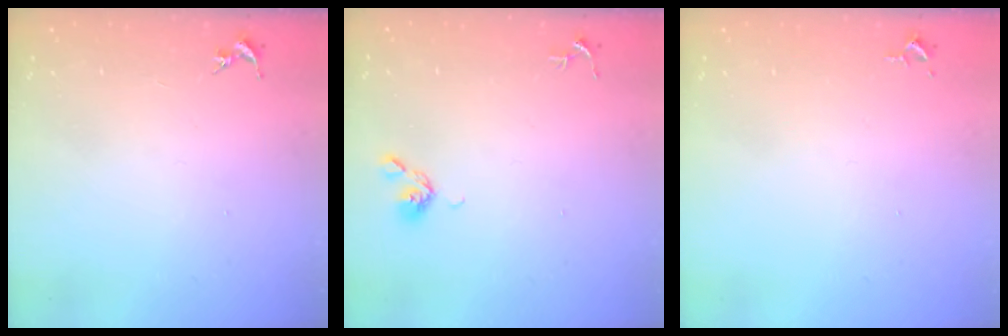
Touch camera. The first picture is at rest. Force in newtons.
{"total": 5.2, "press": 5.1, "slide": 0.9}
{"total": 2.6, "press": 2.6, "slide": 0.4}